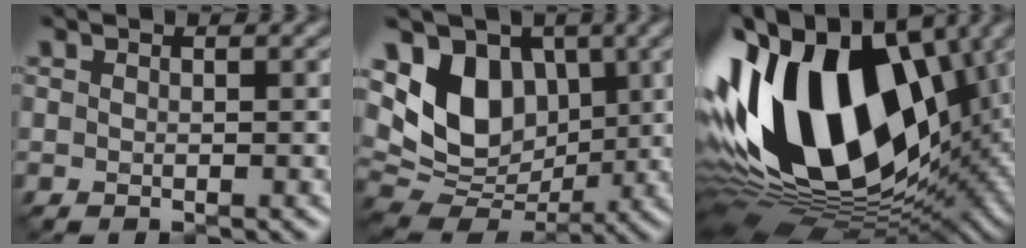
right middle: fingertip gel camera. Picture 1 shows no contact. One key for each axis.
{"total": 9.1, "fx": 1.9, "fy": 6.7, "fz": 5.9, "tx": -0.112, "ty": -0.004, "tz": 0.021}
{"total": 20.0, "fx": 1.4, "fy": 12.3, "fz": 15.7, "tx": -0.330, "ty": 0.006, "tz": 0.017}